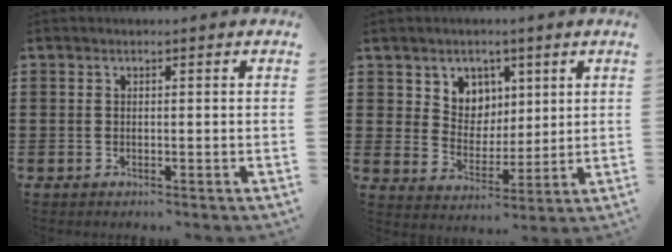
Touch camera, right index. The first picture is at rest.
{"total": 5.8, "force": [3.3, 4.7, 0.2], "torque": [-0.029, -0.005, 0.060]}